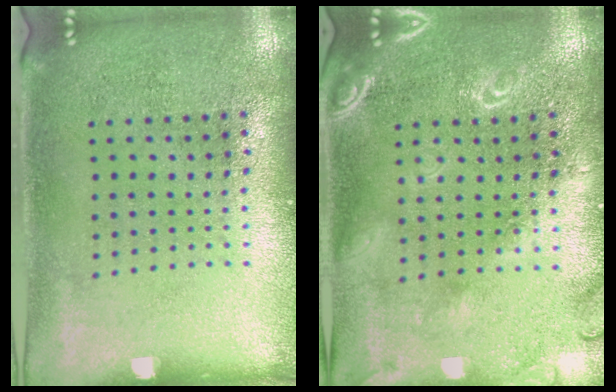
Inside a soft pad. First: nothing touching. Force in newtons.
{"total": 1.7, "press": 1.7, "slide": 0.2}